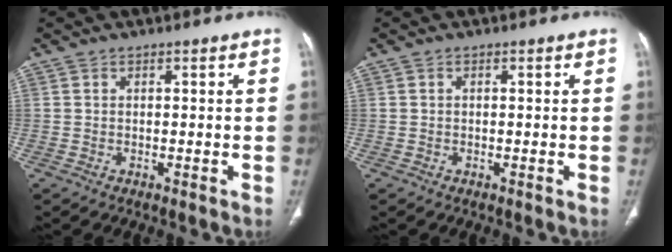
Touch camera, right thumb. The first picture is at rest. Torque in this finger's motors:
{"motor_torque": [-0.52, 0.25, 0.01, 0.43, 0.08]}